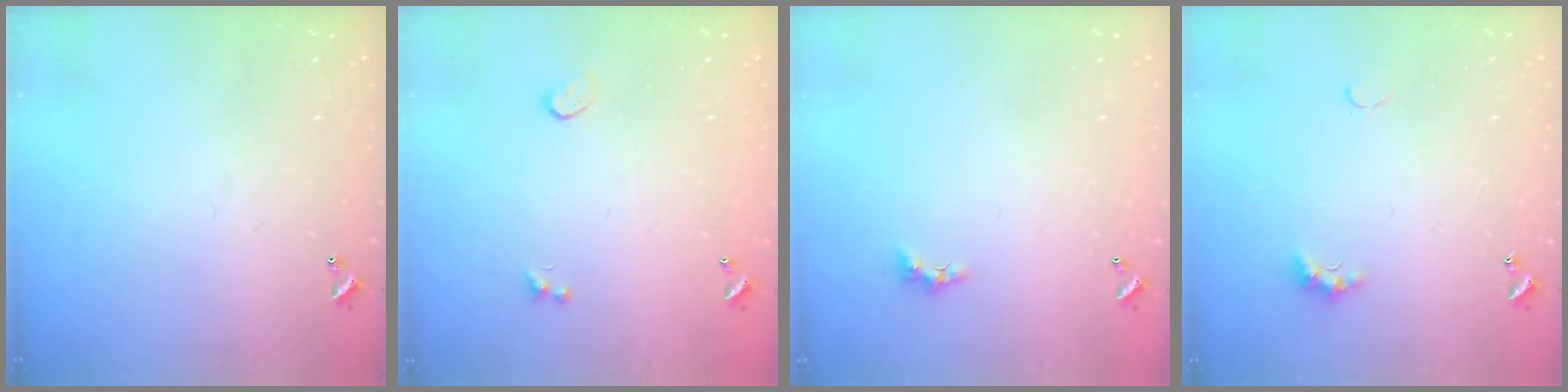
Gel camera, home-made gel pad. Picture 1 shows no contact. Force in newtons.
{"total": 0.8, "press": 0.6, "slide": 0.4}
{"total": 1.3, "press": 1.2, "slide": 0.6}
{"total": 2.8, "press": 2.8, "slide": 0.7}